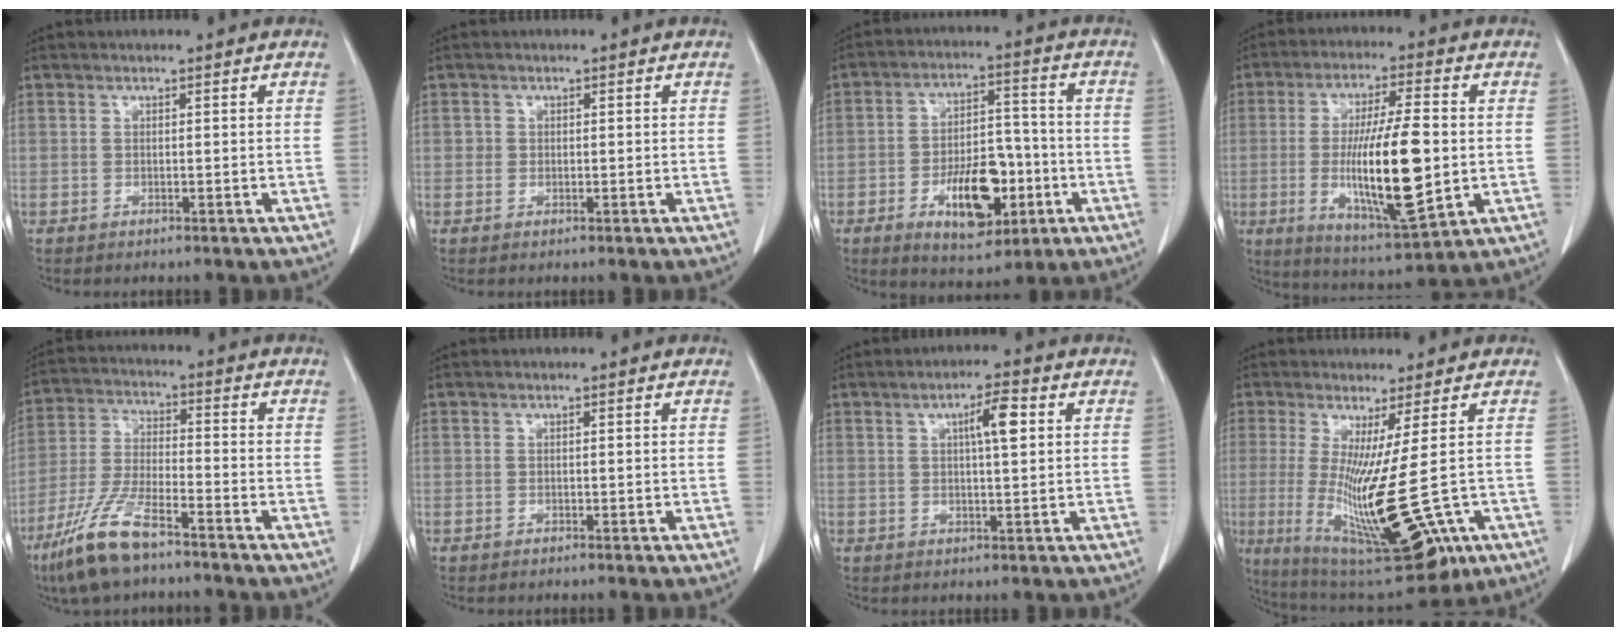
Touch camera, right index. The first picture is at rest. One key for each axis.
{"total": 0.8, "fx": 0.0, "fy": 0.8, "fz": 0.1, "tx": 0.005, "ty": 0.004, "tz": -0.001}
{"total": 12.4, "fx": -4.3, "fy": 5.6, "fz": 10.2, "tx": -0.162, "ty": 0.013, "tz": -0.061}
{"total": 16.6, "fx": -1.6, "fy": 2.9, "fz": 16.2, "tx": -0.294, "ty": -0.014, "tz": -0.019}
{"total": 10.8, "fx": -7.6, "fy": 2.1, "fz": 7.5, "tx": -0.164, "ty": -0.022, "tz": -0.148}
{"total": 0.0}
{"total": 4.8, "fx": 1.4, "fy": 0.6, "fz": 4.5, "tx": -0.077, "ty": 0.005, "tz": 0.023}
{"total": 18.9, "fx": -3.9, "fy": 2.9, "fz": 18.3, "tx": -0.340, "ty": -0.054, "tz": -0.045}